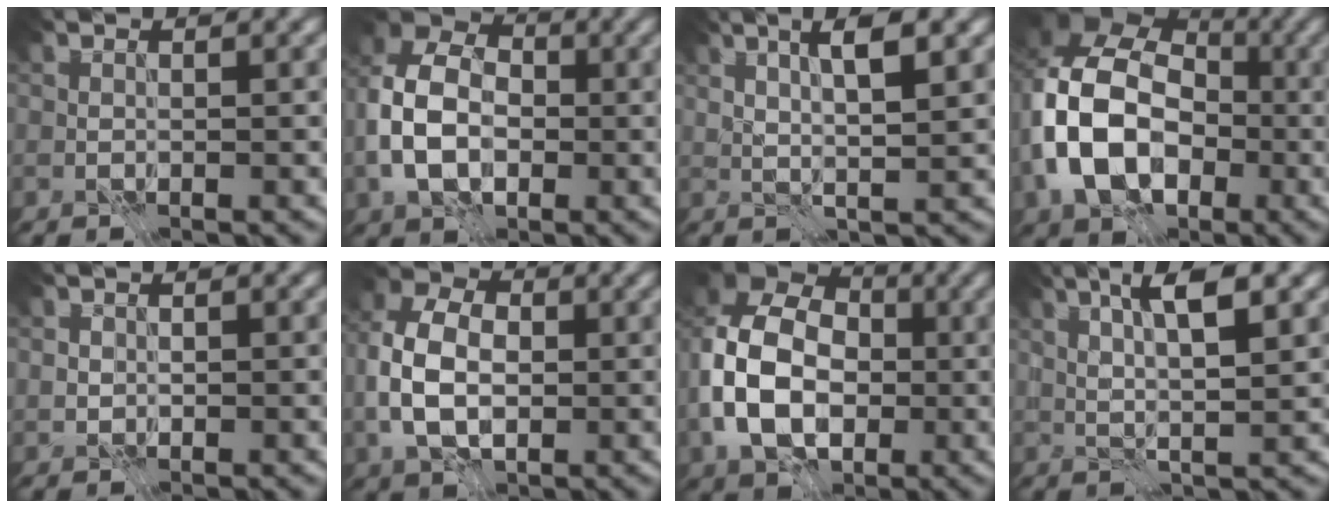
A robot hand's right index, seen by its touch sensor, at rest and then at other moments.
{"total": 9.1, "force": [-1.3, 6.4, 6.2], "torque": [-0.138, 0.006, -0.039]}
{"total": 4.6, "force": [1.8, 0.9, 4.1], "torque": [-0.069, 0.004, 0.030]}
{"total": 13.1, "force": [-2.1, 9.8, 8.4], "torque": [-0.185, -0.009, -0.049]}
{"total": 0.7, "force": [0.0, 0.6, 0.1], "torque": [-0.001, -0.002, -0.001]}
{"total": 7.5, "force": [-0.5, 5.2, 5.4], "torque": [-0.120, 0.005, -0.018]}
{"total": 12.4, "force": [-1.7, 9.0, 8.3], "torque": [-0.197, -0.009, -0.041]}
{"total": 5.3, "force": [2.1, 1.0, 4.8], "torque": [-0.086, 0.003, 0.037]}